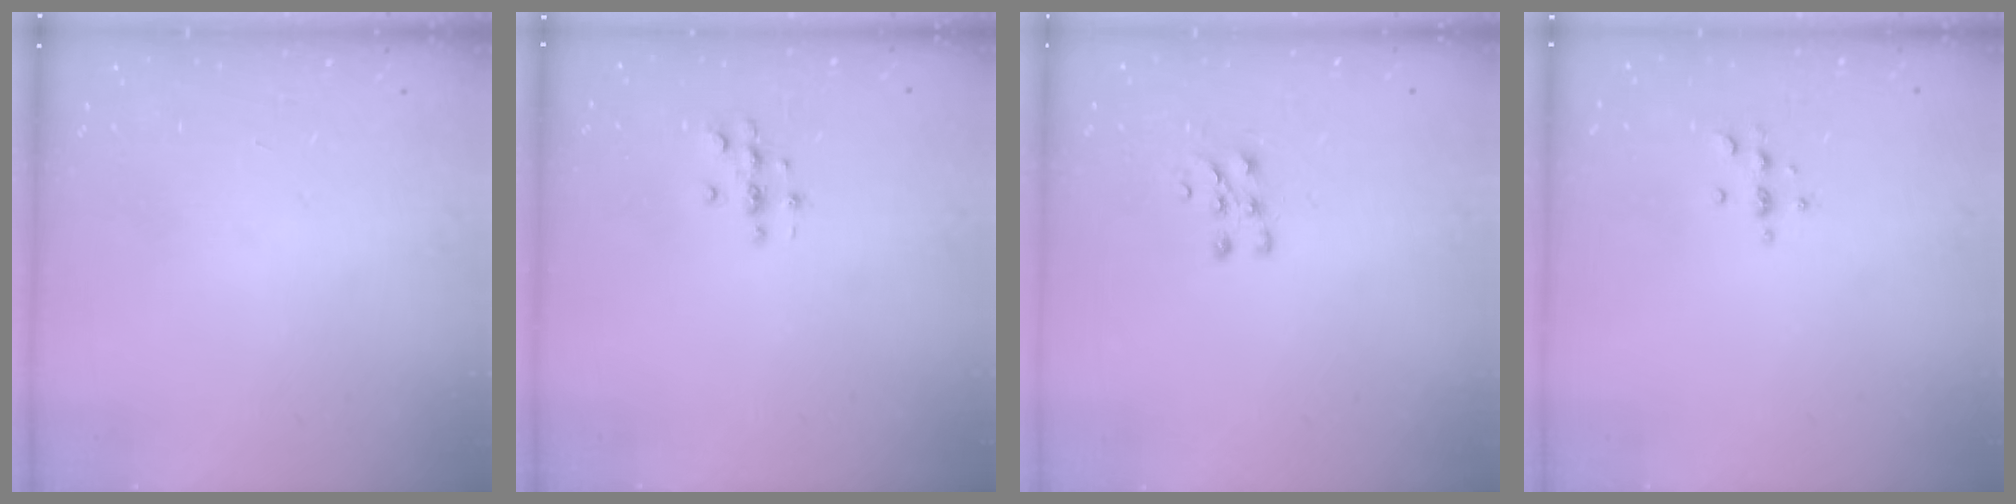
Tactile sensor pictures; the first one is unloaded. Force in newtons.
{"total": 3.0, "press": 3.0, "slide": 0.3}
{"total": 6.5, "press": 6.4, "slide": 0.7}
{"total": 2.9, "press": 2.9, "slide": 0.4}